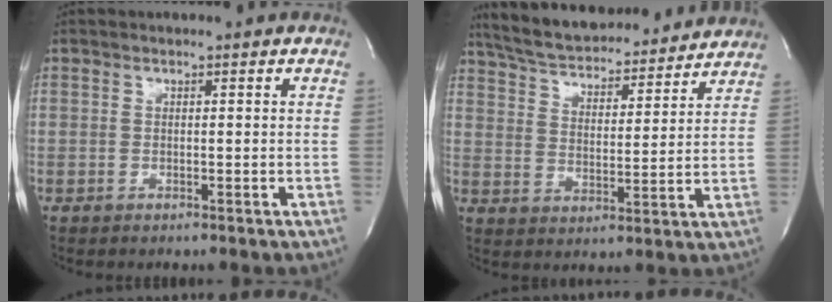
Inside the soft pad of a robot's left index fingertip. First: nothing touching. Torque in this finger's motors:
{"motor_torque": [0.96, -0.82, 0.26, 0.11]}